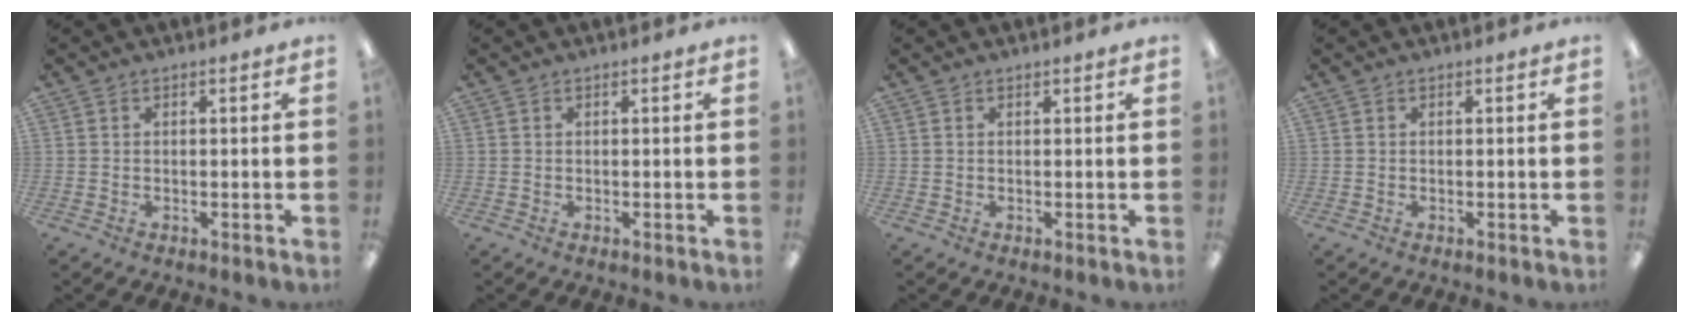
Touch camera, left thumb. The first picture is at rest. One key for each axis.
{"total": 0.0}
{"total": 0.0}
{"total": 0.0}